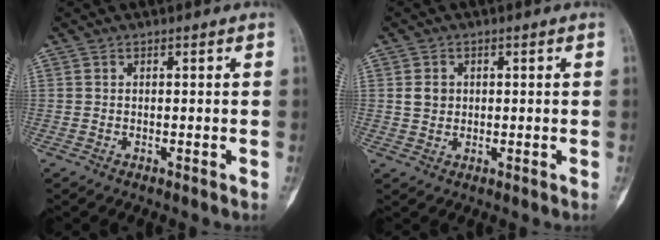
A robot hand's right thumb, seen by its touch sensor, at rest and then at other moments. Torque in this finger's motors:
{"motor_torque": [0.62, 0.65, 0.10, -0.18, 0.04]}